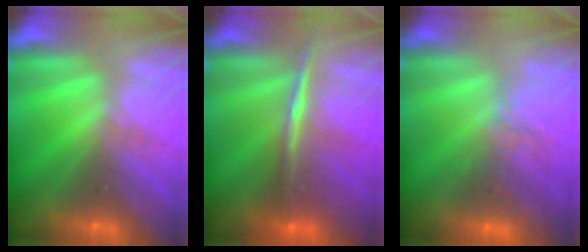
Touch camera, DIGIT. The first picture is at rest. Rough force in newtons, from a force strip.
{"total": 1.9}
{"total": 2.8}